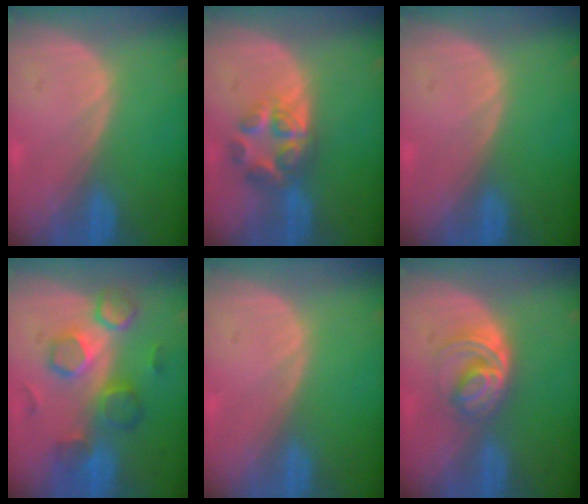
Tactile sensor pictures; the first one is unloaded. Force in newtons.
{"total": 6.4, "press": 5.5, "slide": 3.2}
{"total": 0.0}
{"total": 8.3, "press": 8.2, "slide": 1.4}
{"total": 0.0}
{"total": 6.2, "press": 5.3, "slide": 3.2}